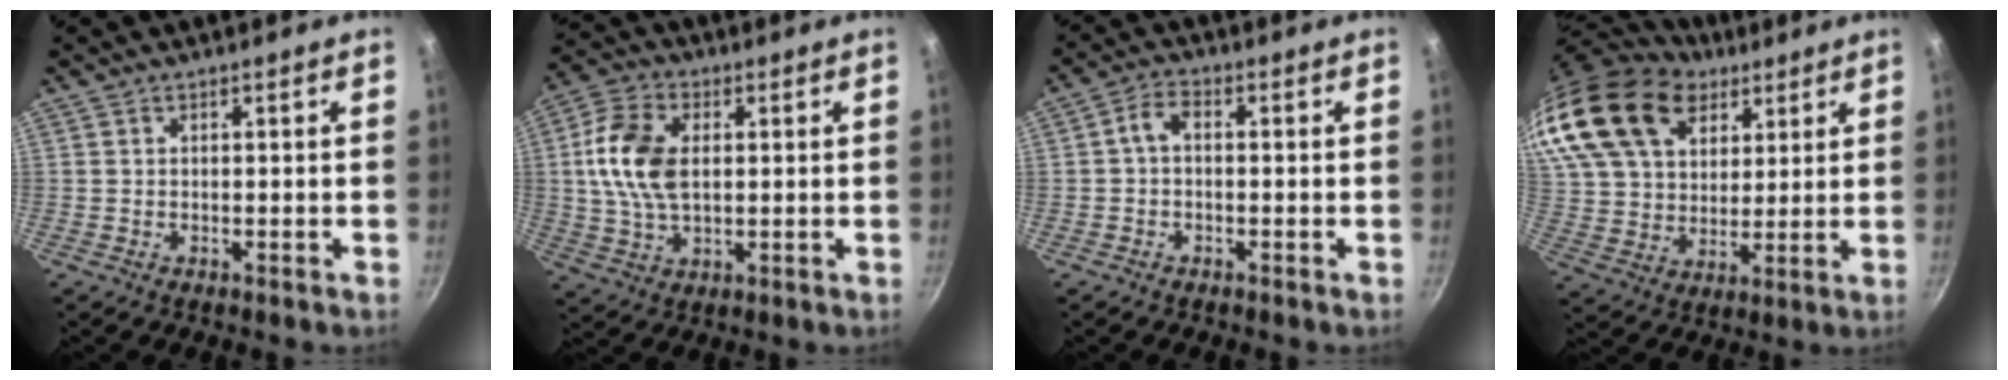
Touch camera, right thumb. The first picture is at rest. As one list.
[{"total": 12.2, "force": [1.5, 7.7, 9.4], "torque": [-0.170, 0.006, 0.022]}, {"total": 3.3, "force": [-0.4, 2.1, 2.5], "torque": [-0.052, 0.019, -0.014]}, {"total": 24.8, "force": [14.0, 15.9, 12.8], "torque": [-0.253, -0.010, 0.264]}]